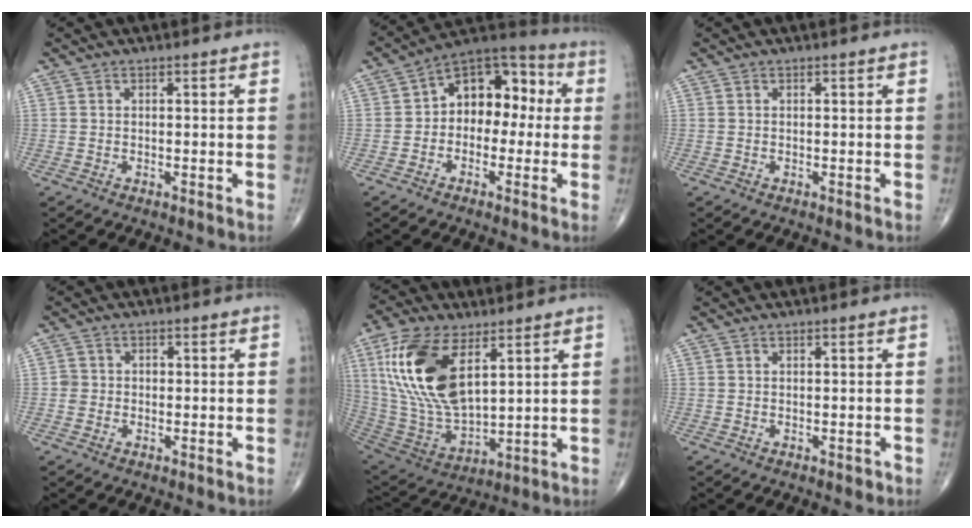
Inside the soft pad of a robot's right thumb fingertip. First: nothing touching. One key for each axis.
{"total": 12.6, "fx": 0.4, "fy": 8.7, "fz": 9.2, "tx": -0.088, "ty": 0.045, "tz": -0.014}
{"total": 0.0}
{"total": 2.1, "fx": -0.3, "fy": 2.0, "fz": 0.4, "tx": 0.008, "ty": 0.008, "tz": -0.008}
{"total": 20.4, "fx": 7.4, "fy": 9.9, "fz": 16.2, "tx": -0.321, "ty": -0.030, "tz": 0.148}
{"total": 0.5, "fx": -0.3, "fy": 0.3, "fz": 0.3, "tx": 0.000, "ty": 0.000, "tz": -0.003}